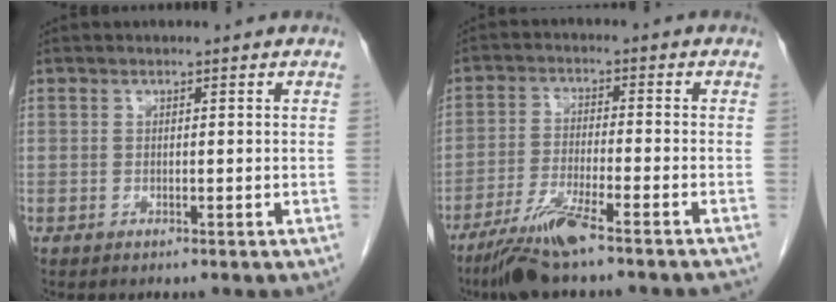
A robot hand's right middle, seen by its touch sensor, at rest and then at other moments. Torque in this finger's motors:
{"motor_torque": [0.93, -1.21, 0.12, 0.06]}